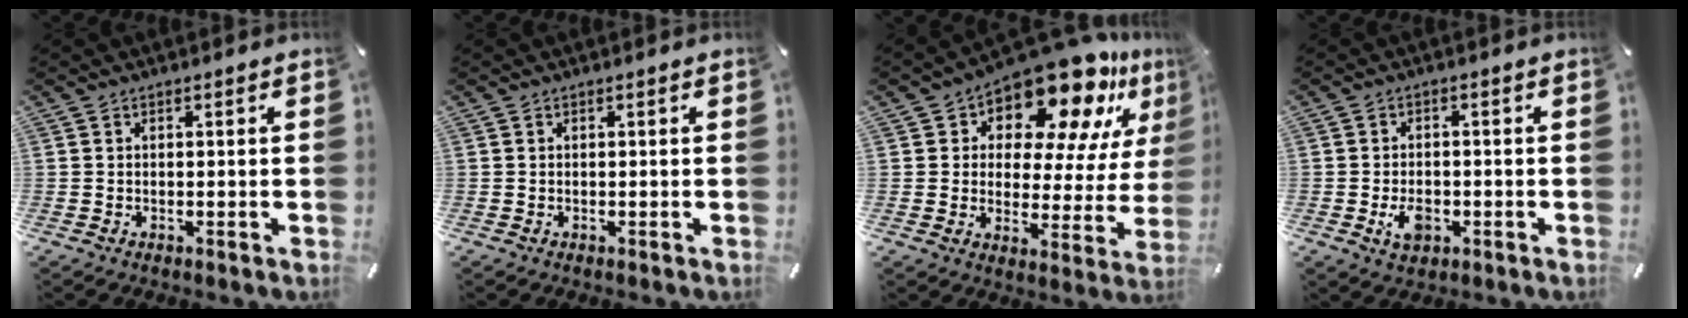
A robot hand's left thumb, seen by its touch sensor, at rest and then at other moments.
{"total": 0.0}
{"total": 16.8, "force": [12.6, 7.2, 8.4], "torque": [-0.128, -0.105, 0.211]}
{"total": 4.7, "force": [-1.5, 3.2, 3.1], "torque": [-0.057, 0.000, -0.028]}